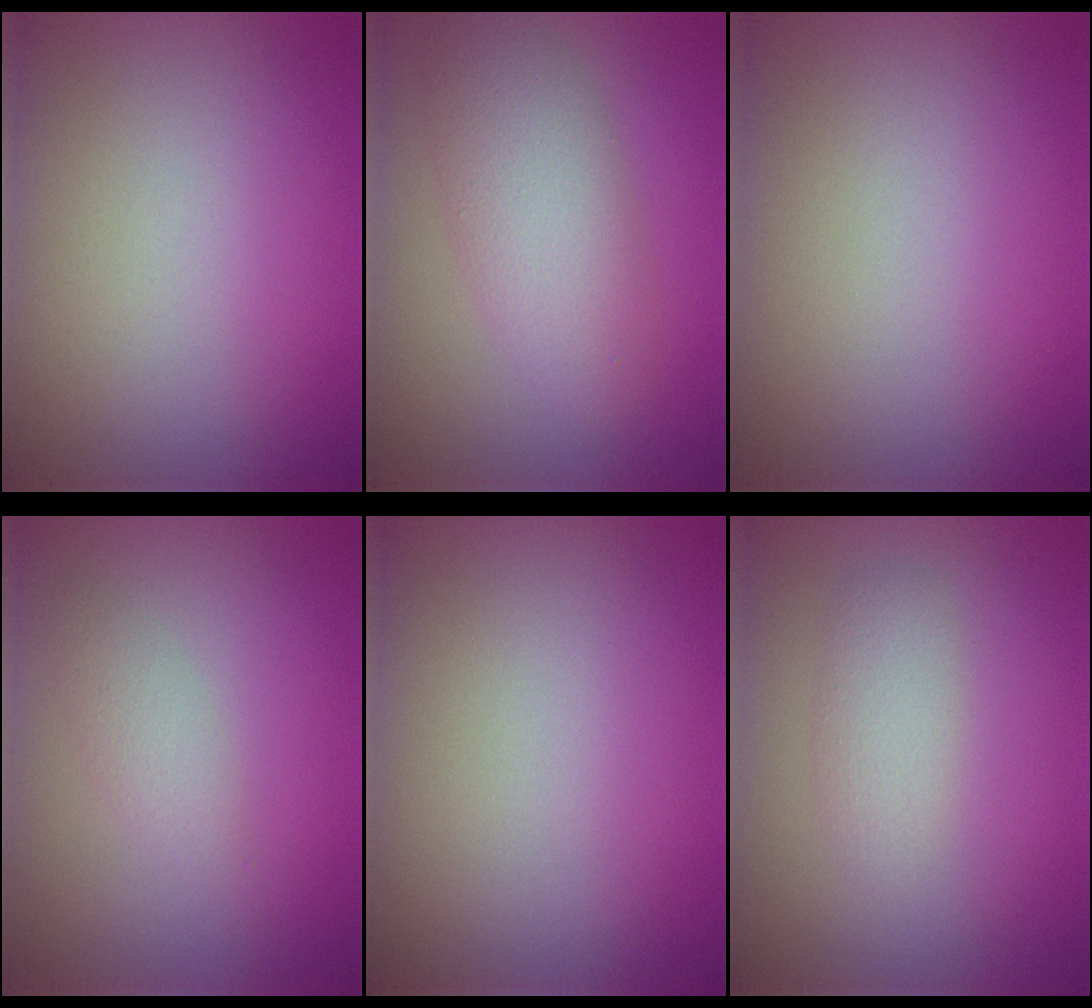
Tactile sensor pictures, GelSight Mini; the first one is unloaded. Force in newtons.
{"total": 4.9, "press": 4.9, "slide": 0.2}
{"total": 0.0}
{"total": 1.6, "press": 1.6, "slide": 0.1}
{"total": 0.0}
{"total": 2.1, "press": 2.1, "slide": 0.0}